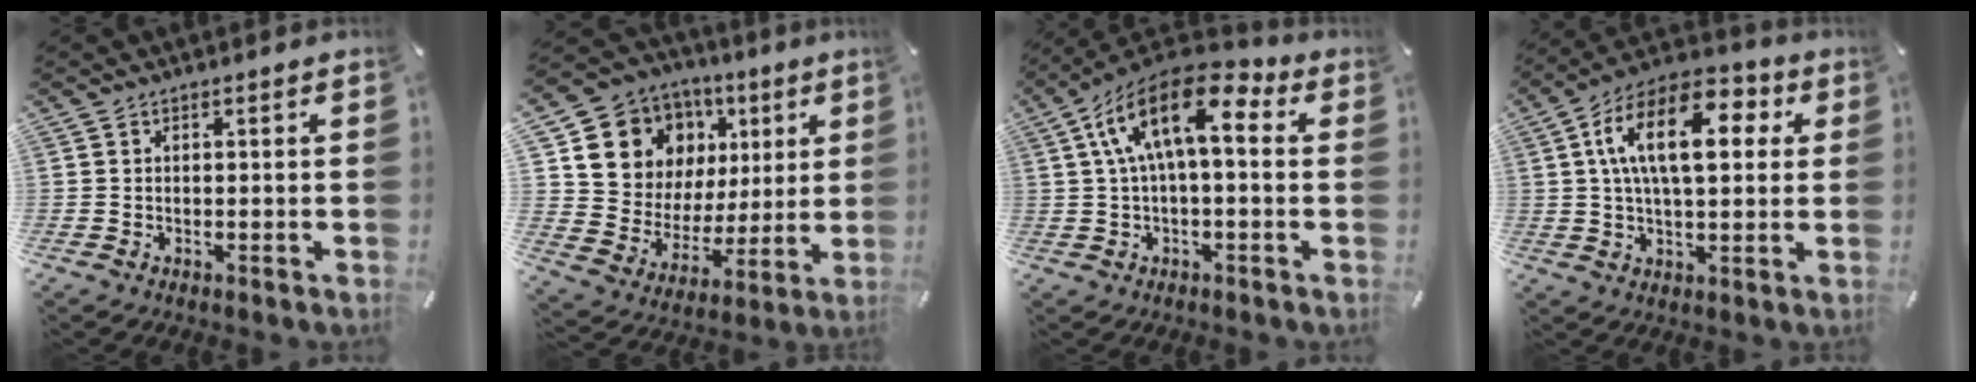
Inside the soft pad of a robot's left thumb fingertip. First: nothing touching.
{"total": 12.0, "force": [6.0, 10.3, 1.8], "torque": [-0.046, -0.057, 0.121]}
{"total": 16.0, "force": [4.7, 6.9, 13.6], "torque": [-0.268, -0.019, 0.079]}
{"total": 17.3, "force": [4.7, 9.0, 14.0], "torque": [-0.254, 0.006, 0.076]}